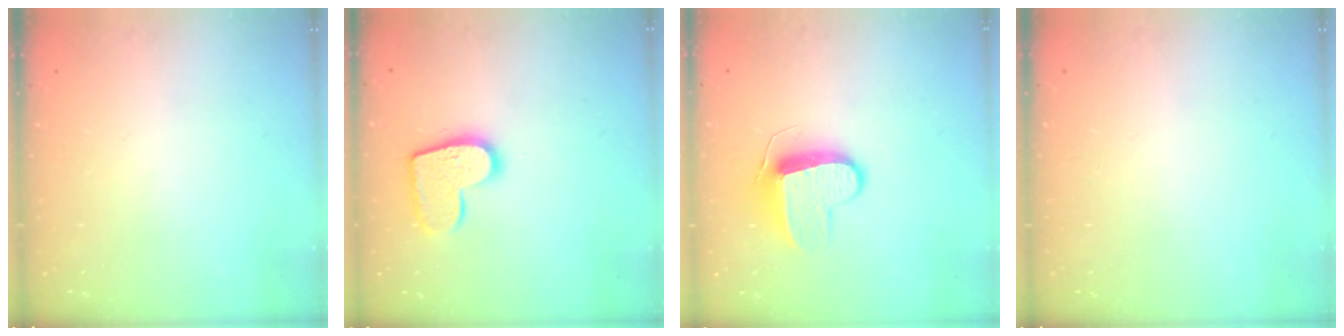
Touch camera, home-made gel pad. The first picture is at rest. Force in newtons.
{"total": 13.5, "press": 13.5, "slide": 0.8}
{"total": 9.9, "press": 9.9, "slide": 0.2}
{"total": 0.0}